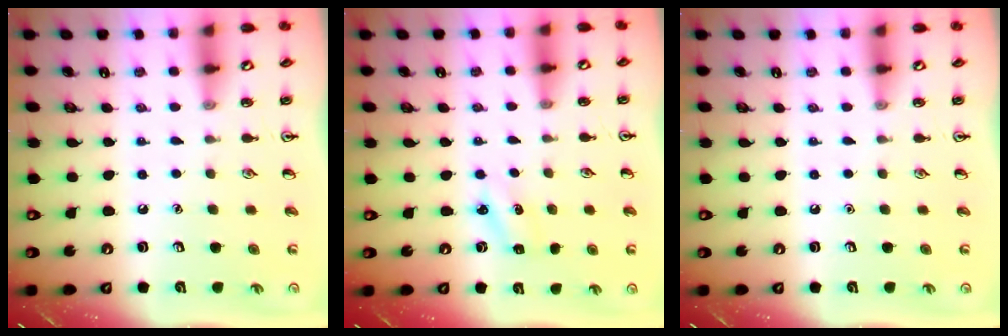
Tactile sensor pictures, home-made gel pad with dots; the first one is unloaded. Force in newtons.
{"total": 2.5, "press": 2.3, "slide": 0.8}
{"total": 0.0}